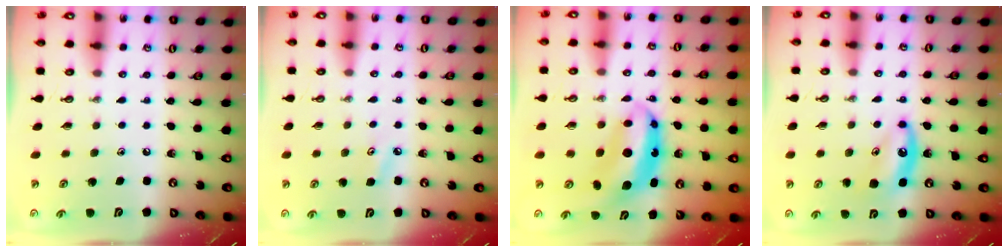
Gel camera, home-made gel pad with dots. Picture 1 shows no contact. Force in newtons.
{"total": 4.3, "press": 4.2, "slide": 0.5}
{"total": 8.2, "press": 8.1, "slide": 1.1}
{"total": 8.3, "press": 8.2, "slide": 0.8}